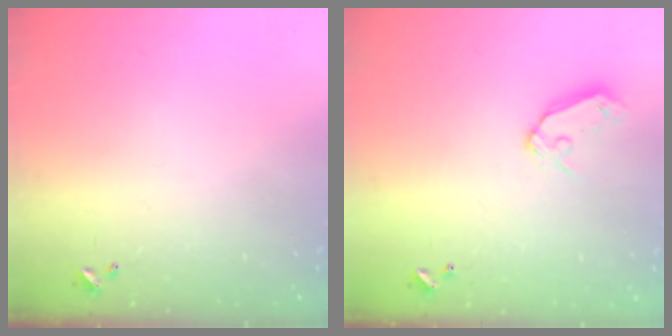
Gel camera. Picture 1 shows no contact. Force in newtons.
{"total": 8.0, "press": 8.0, "slide": 1.0}